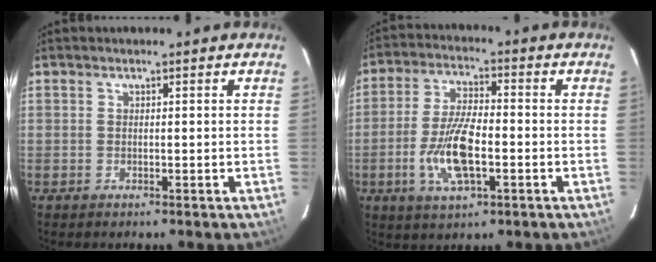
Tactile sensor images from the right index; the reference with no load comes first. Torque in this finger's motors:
{"motor_torque": [1.35, -0.10, 0.47, 0.10]}